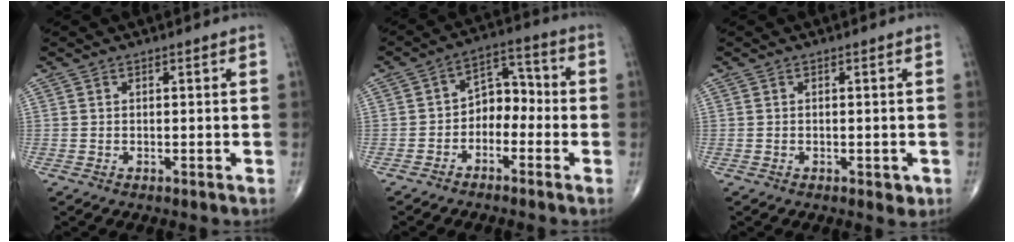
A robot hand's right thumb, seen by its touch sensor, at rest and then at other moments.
{"total": 7.0, "force": [-2.4, 5.0, 4.3], "torque": [-0.038, 0.045, -0.055]}
{"total": 1.8, "force": [-0.6, 1.0, 1.4], "torque": [-0.012, -0.002, -0.005]}